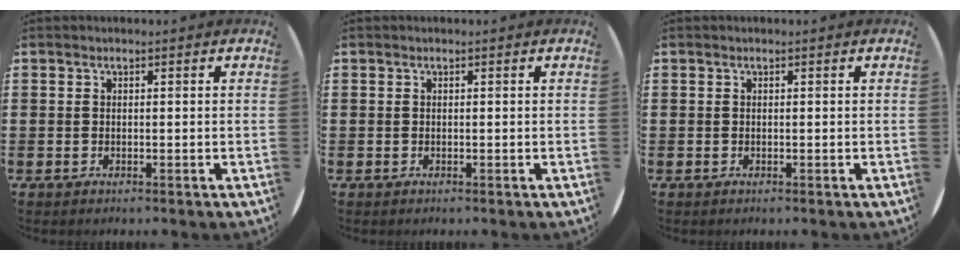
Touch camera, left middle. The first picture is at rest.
{"total": 0.0}
{"total": 0.0}